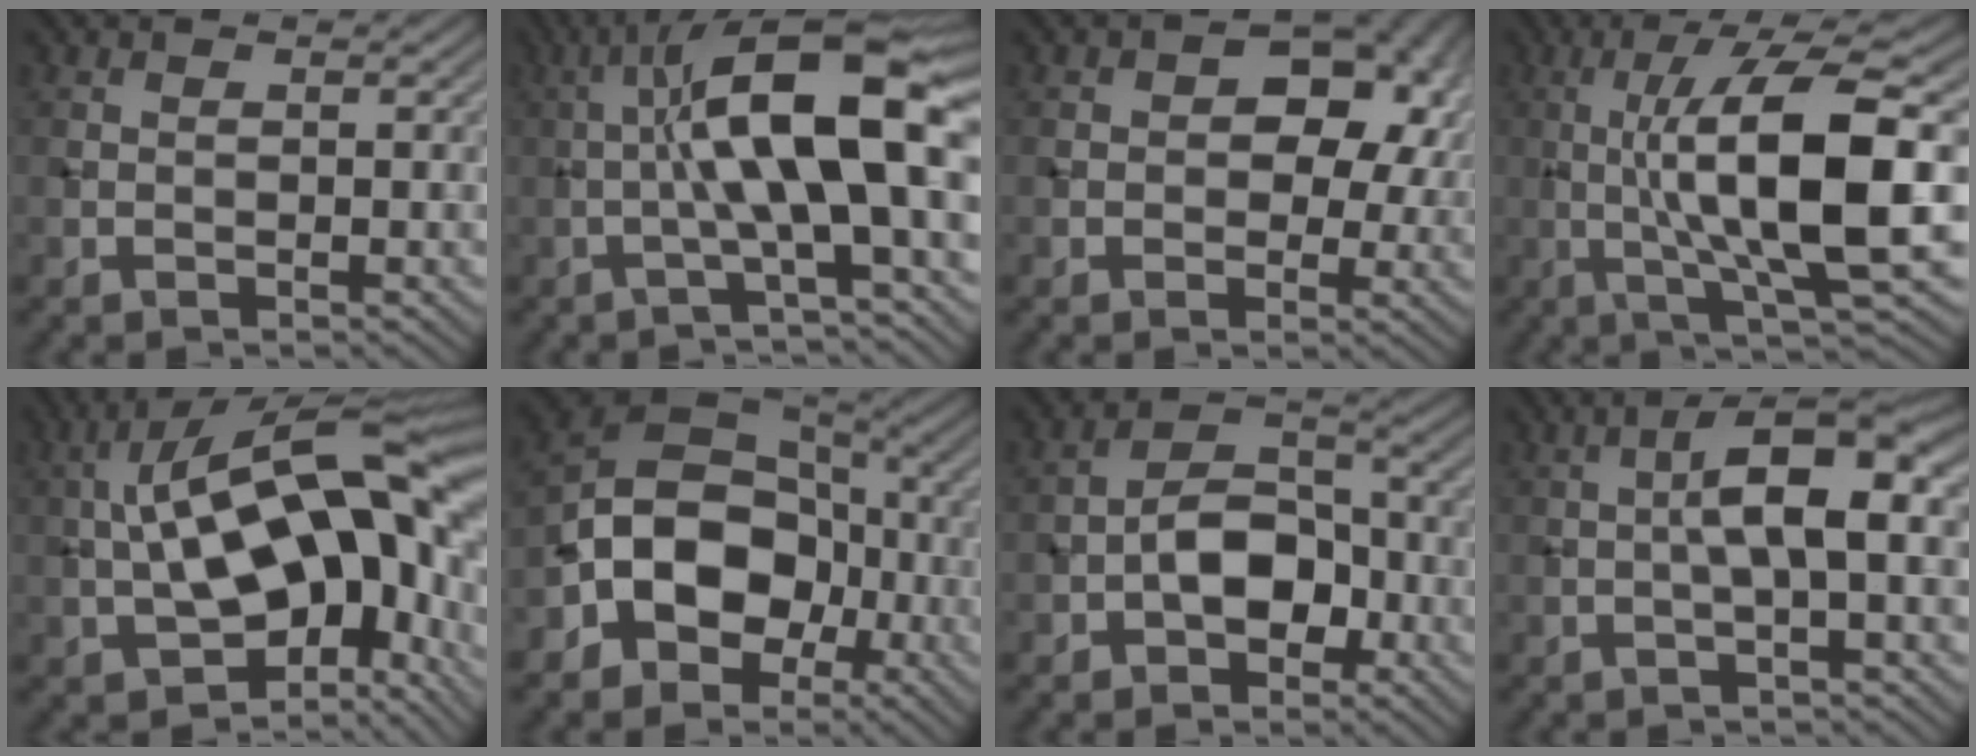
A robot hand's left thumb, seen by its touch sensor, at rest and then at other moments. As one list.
[{"total": 13.4, "force": [0.0, 3.1, 13.0], "torque": [-0.200, 0.031, -0.007]}, {"total": 9.5, "force": [2.0, 6.2, 6.9], "torque": [-0.084, 0.002, 0.023]}, {"total": 13.4, "force": [0.0, 2.5, 13.1], "torque": [-0.218, 0.019, 0.001]}, {"total": 19.6, "force": [0.4, 9.2, 17.2], "torque": [-0.289, 0.016, 0.008]}, {"total": 12.6, "force": [-4.0, 9.2, 7.6], "torque": [-0.138, -0.013, -0.086]}, {"total": 6.7, "force": [-2.5, 4.2, 4.6], "torque": [-0.070, 0.014, -0.051]}, {"total": 6.3, "force": [0.2, 1.3, 6.2], "torque": [-0.104, 0.018, -0.001]}]